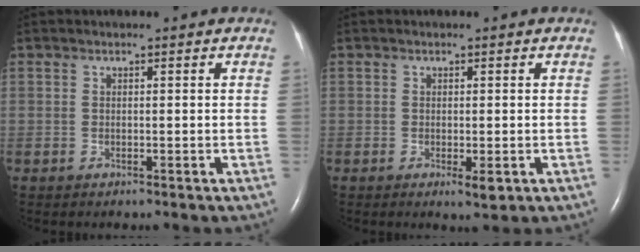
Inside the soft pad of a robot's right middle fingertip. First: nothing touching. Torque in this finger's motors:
{"motor_torque": [0.37, -0.25, -0.01, 0.00]}